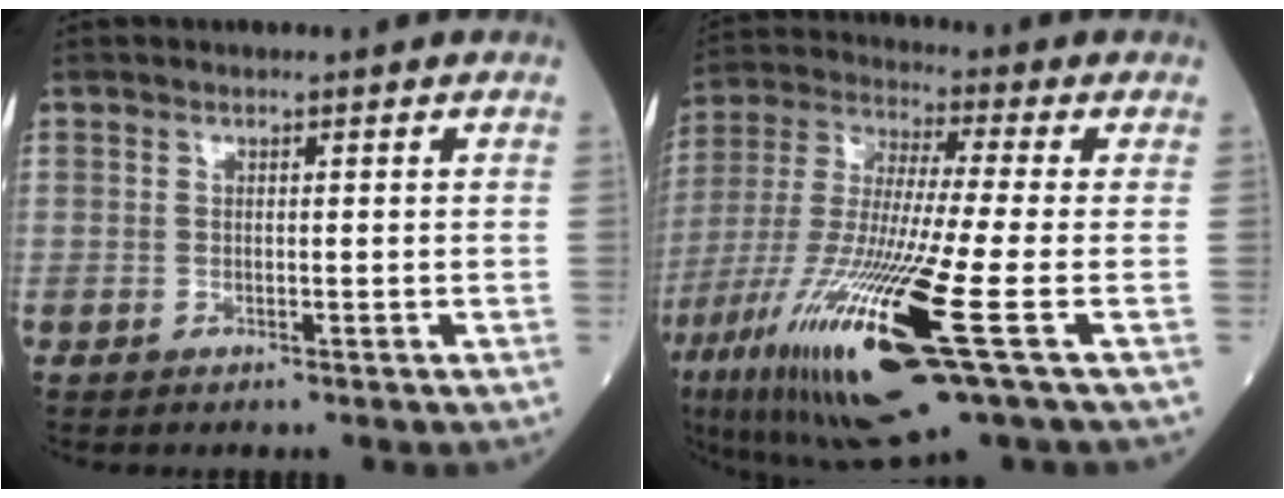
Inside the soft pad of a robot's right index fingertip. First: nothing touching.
{"total": 23.4, "force": [-9.0, 1.9, 21.5], "torque": [-0.455, -0.056, -0.165]}